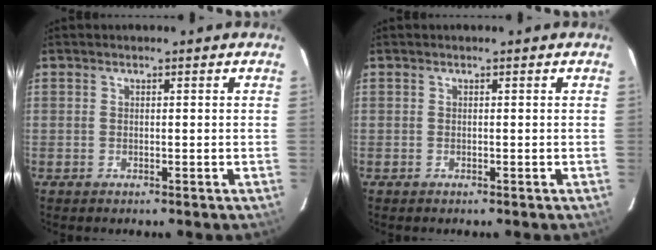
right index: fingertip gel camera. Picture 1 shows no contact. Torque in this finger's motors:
{"motor_torque": [-0.09, 0.06, -0.01, 0.01]}